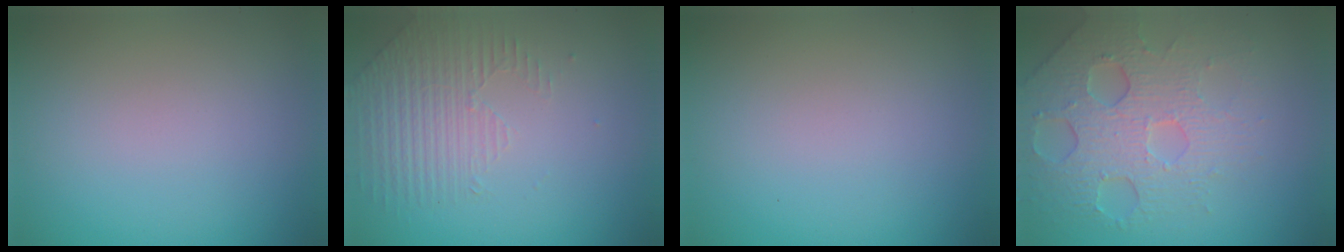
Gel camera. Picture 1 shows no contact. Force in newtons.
{"total": 1.7, "press": 1.3, "slide": 1.1}
{"total": 0.0}
{"total": 6.6, "press": 4.8, "slide": 4.5}